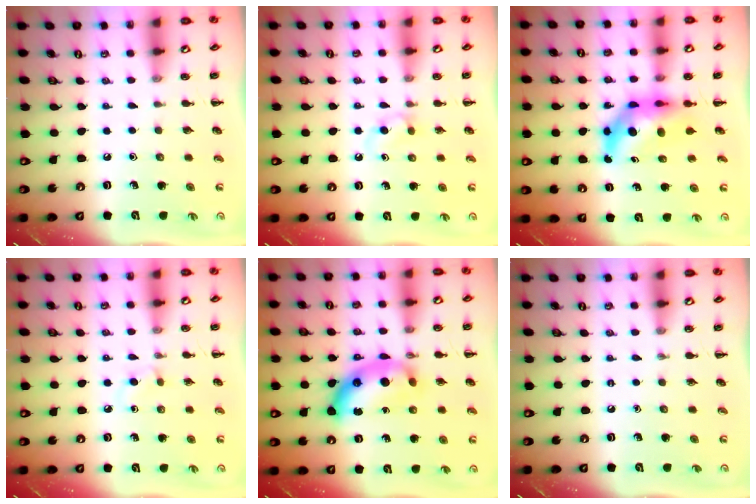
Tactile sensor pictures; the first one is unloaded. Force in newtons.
{"total": 3.7, "press": 3.4, "slide": 1.6}
{"total": 7.0, "press": 6.7, "slide": 2.1}
{"total": 1.9, "press": 1.6, "slide": 1.0}
{"total": 13.4, "press": 13.4, "slide": 0.3}
{"total": 0.0}